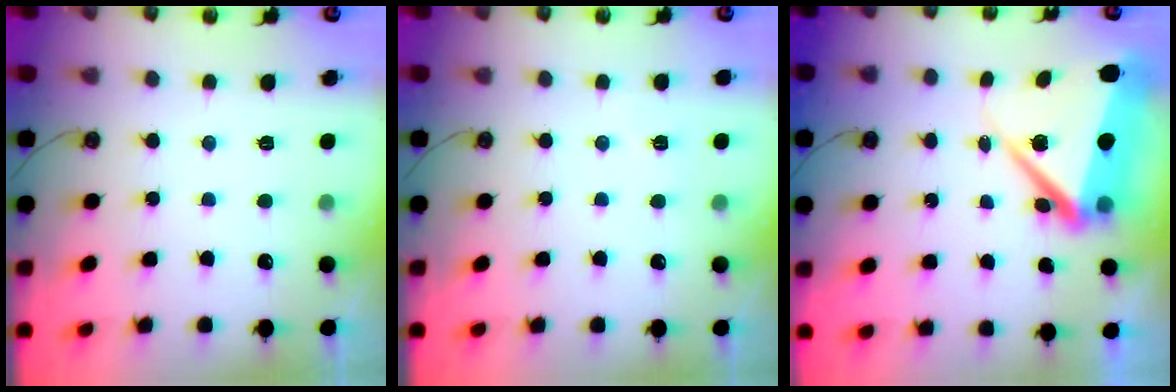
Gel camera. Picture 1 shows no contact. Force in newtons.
{"total": 2.9, "press": 1.9, "slide": 2.2}
{"total": 11.7, "press": 10.3, "slide": 5.5}